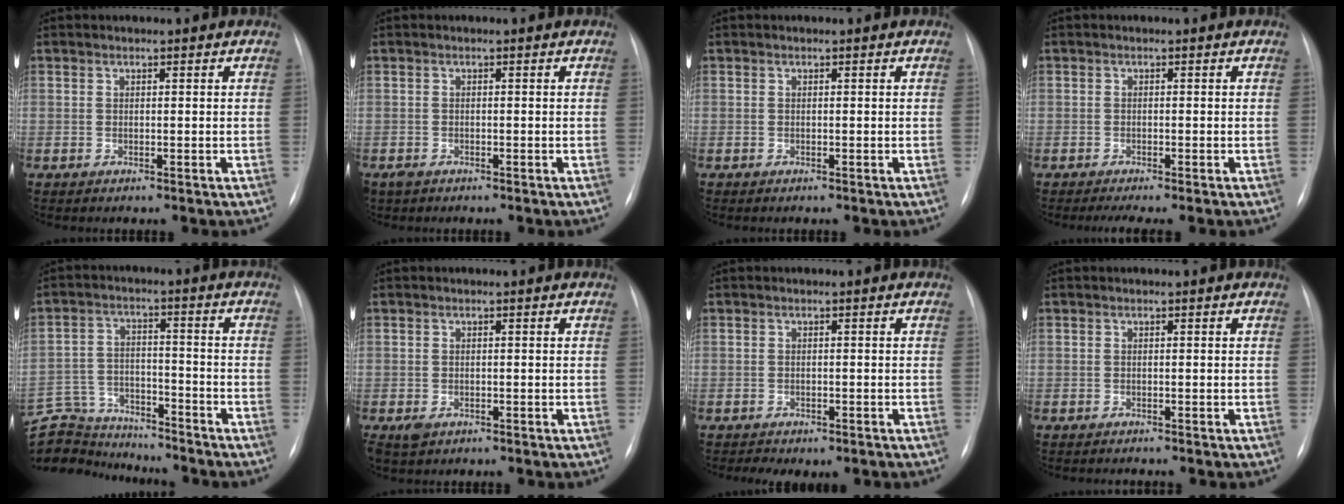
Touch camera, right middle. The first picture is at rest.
{"total": 1.0, "force": [-0.7, 0.7, 0.1], "torque": [-0.004, 0.002, -0.010]}
{"total": 0.0}
{"total": 2.4, "force": [-1.9, 0.3, 1.5], "torque": [-0.027, -0.007, -0.030]}
{"total": 15.5, "force": [-14.6, 4.1, 3.0], "torque": [-0.071, 0.033, -0.226]}
{"total": 2.0, "force": [-1.0, 1.4, 1.0], "torque": [-0.017, 0.000, -0.008]}
{"total": 3.9, "force": [-2.9, 1.8, 1.8], "torque": [-0.025, 0.002, -0.031]}
{"total": 1.1, "force": [-1.1, 0.1, 0.4], "torque": [-0.007, -0.003, -0.014]}